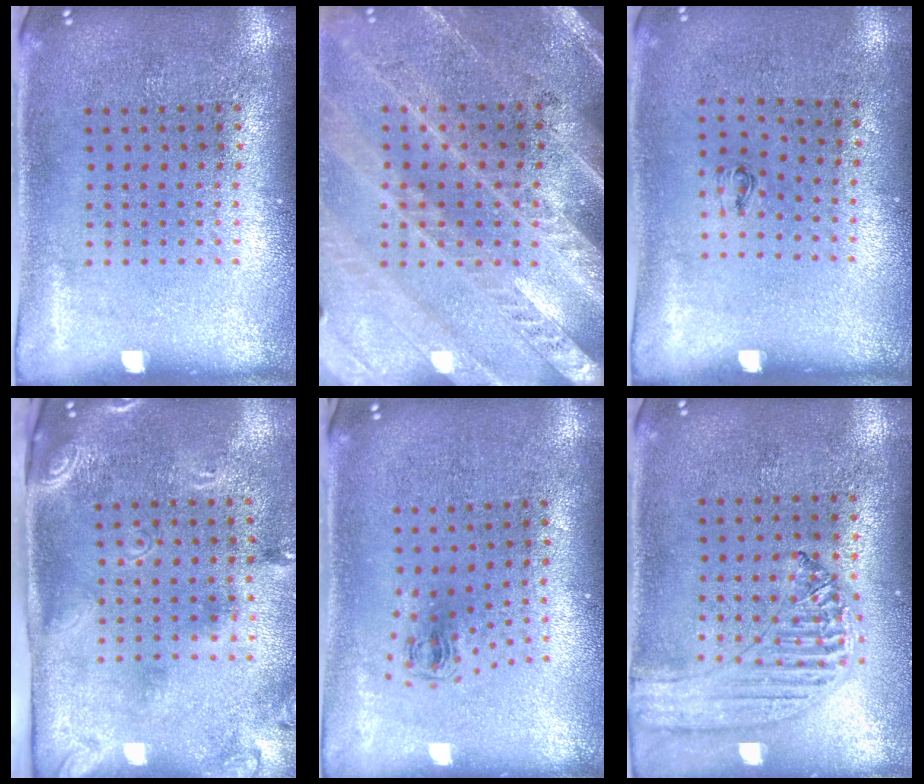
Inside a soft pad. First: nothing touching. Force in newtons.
{"total": 2.9, "press": 2.7, "slide": 1.1}
{"total": 0.6, "press": 0.2, "slide": 0.5}
{"total": 2.6, "press": 1.7, "slide": 2.0}
{"total": 0.6, "press": 0.3, "slide": 0.6}
{"total": 1.2, "press": 1.2, "slide": 0.2}